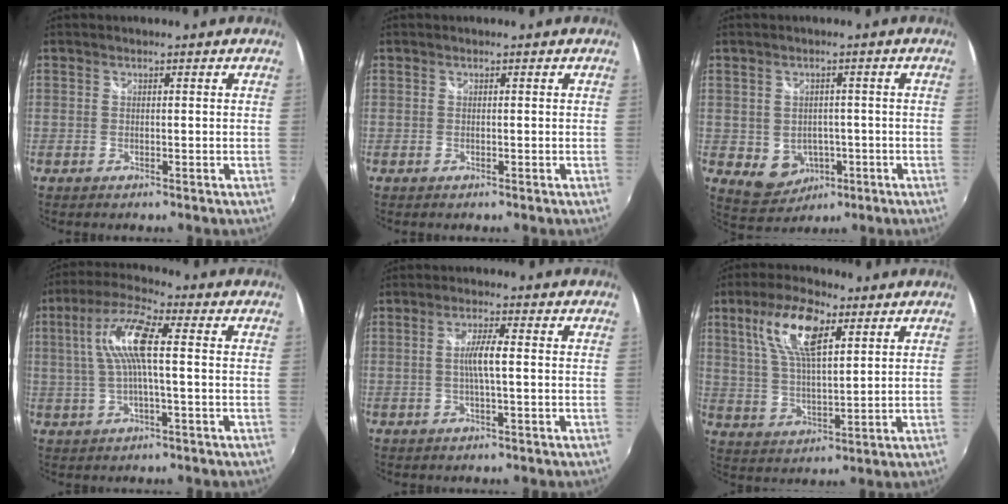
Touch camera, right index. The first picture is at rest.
{"total": 0.0}
{"total": 6.6, "force": [-1.9, 5.6, 2.9], "torque": [-0.070, -0.001, -0.009]}
{"total": 10.3, "force": [1.0, 2.0, 10.1], "torque": [-0.198, 0.014, 0.020]}
{"total": 4.2, "force": [-0.2, 0.1, 4.2], "torque": [-0.079, 0.002, -0.003]}
{"total": 11.7, "force": [5.4, 4.1, 9.6], "torque": [-0.187, 0.016, 0.104]}